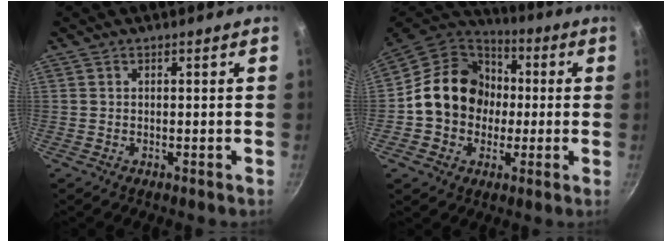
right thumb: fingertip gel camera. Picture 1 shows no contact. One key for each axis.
{"total": 17.4, "fx": 0.0, "fy": 14.8, "fz": 9.1, "tx": -0.127, "ty": 0.039, "tz": -0.010}